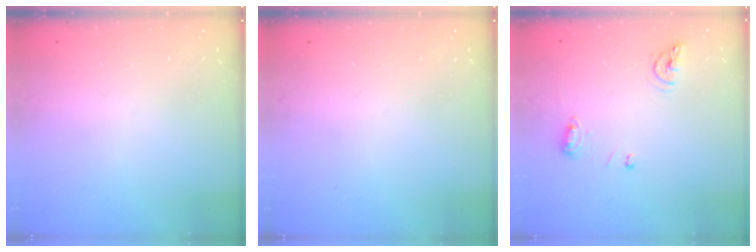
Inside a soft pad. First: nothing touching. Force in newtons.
{"total": 0.0}
{"total": 7.9, "press": 7.9, "slide": 0.8}